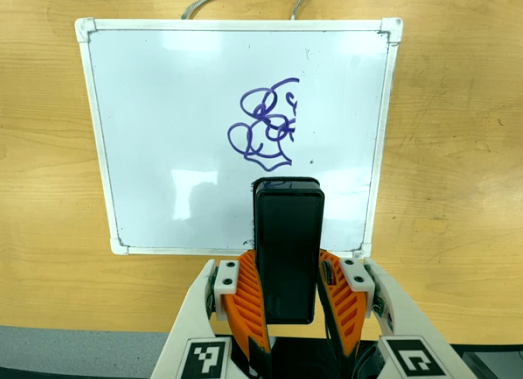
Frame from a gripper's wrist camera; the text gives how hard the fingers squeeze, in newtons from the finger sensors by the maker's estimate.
{"total": 10.1, "left": 7.8, "right": 12.5}